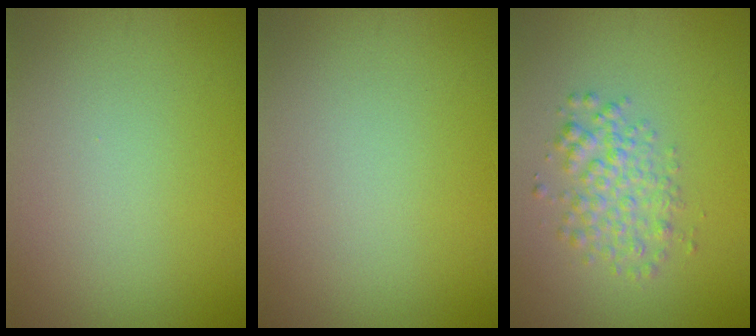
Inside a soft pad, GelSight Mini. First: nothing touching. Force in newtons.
{"total": 0.0}
{"total": 3.1, "press": 3.1, "slide": 0.1}